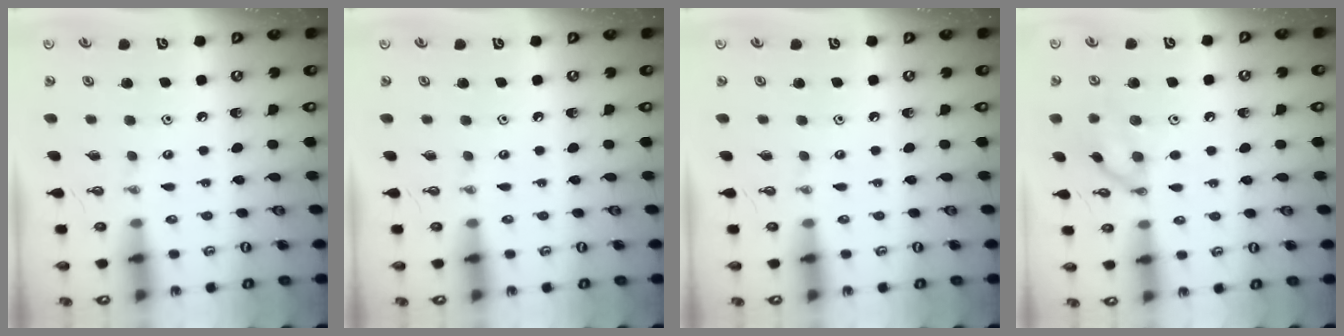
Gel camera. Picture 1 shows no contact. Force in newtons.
{"total": 0.0}
{"total": 0.0}
{"total": 10.7, "press": 10.7, "slide": 0.3}